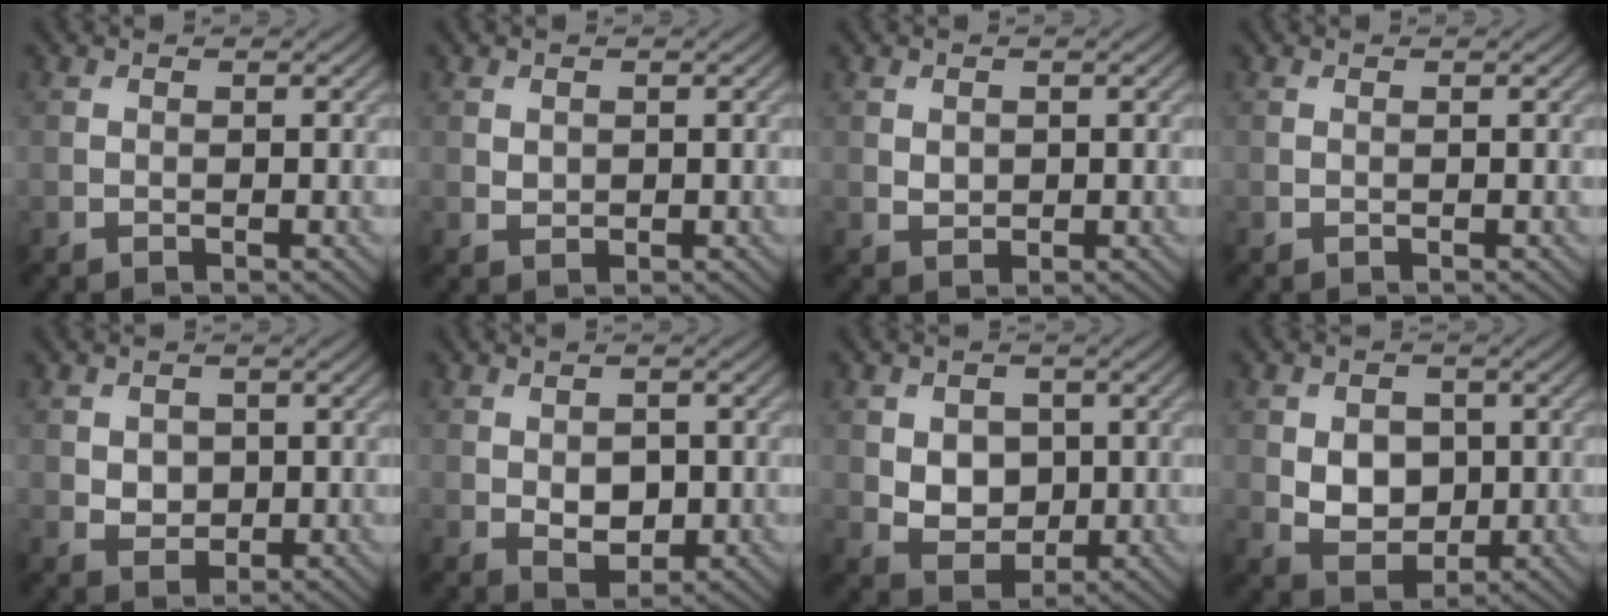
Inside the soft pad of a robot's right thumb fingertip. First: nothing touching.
{"total": 1.0, "force": [0.4, 0.8, 0.3], "torque": [-0.011, -0.004, 0.011]}
{"total": 1.3, "force": [0.4, 1.1, 0.6], "torque": [-0.016, -0.004, 0.010]}
{"total": 0.0}
{"total": 2.7, "force": [0.4, 2.3, 1.4], "torque": [-0.035, -0.005, 0.005]}
{"total": 3.9, "force": [-0.3, 2.6, 2.8], "torque": [-0.052, -0.008, -0.002]}
{"total": 5.0, "force": [0.4, 4.1, 2.8], "torque": [-0.063, -0.006, 0.005]}
{"total": 5.7, "force": [0.2, 4.4, 3.5], "torque": [-0.075, -0.007, 0.002]}